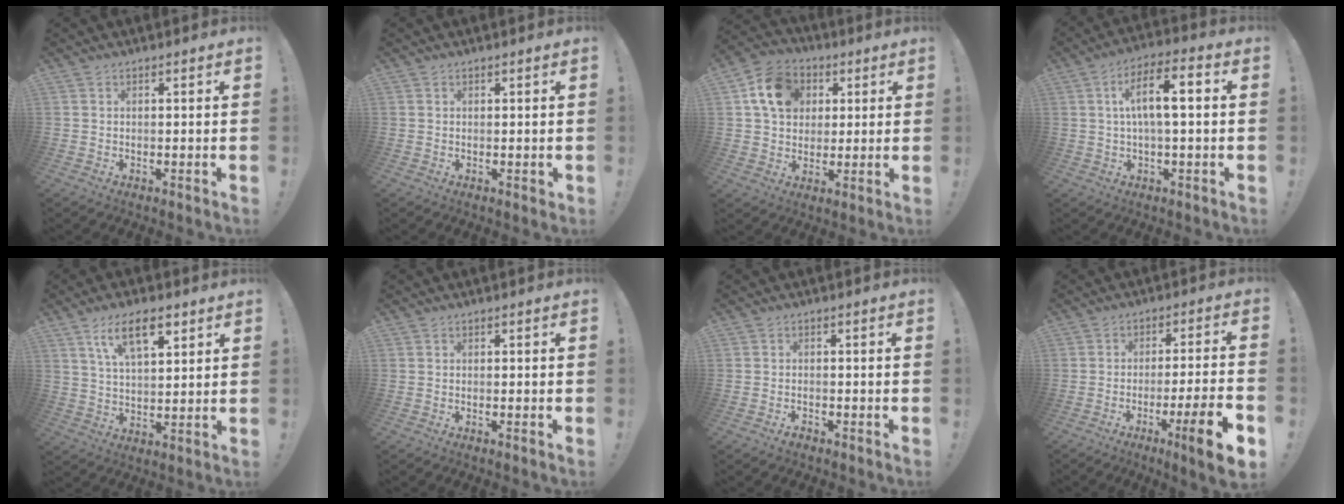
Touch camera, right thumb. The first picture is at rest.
{"total": 1.0, "force": [0.5, 0.6, 0.6], "torque": [-0.012, 0.003, 0.008]}
{"total": 13.8, "force": [4.3, 11.1, 7.0], "torque": [-0.106, 0.002, 0.090]}
{"total": 10.8, "force": [1.0, 3.6, 10.2], "torque": [-0.173, 0.014, 0.016]}
{"total": 11.4, "force": [6.1, 4.9, 8.3], "torque": [-0.136, -0.012, 0.107]}
{"total": 0.7, "force": [-0.4, -0.1, 0.6], "torque": [-0.018, 0.003, -0.005]}
{"total": 1.6, "force": [-1.4, 0.5, 0.7], "torque": [-0.007, 0.007, -0.025]}
{"total": 13.0, "force": [-6.3, 0.4, 11.4], "torque": [-0.165, 0.024, -0.091]}